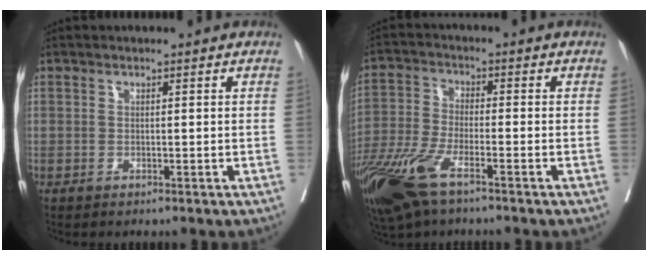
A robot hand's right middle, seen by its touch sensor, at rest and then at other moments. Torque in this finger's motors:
{"motor_torque": [1.24, -0.90, 0.47, 0.21]}